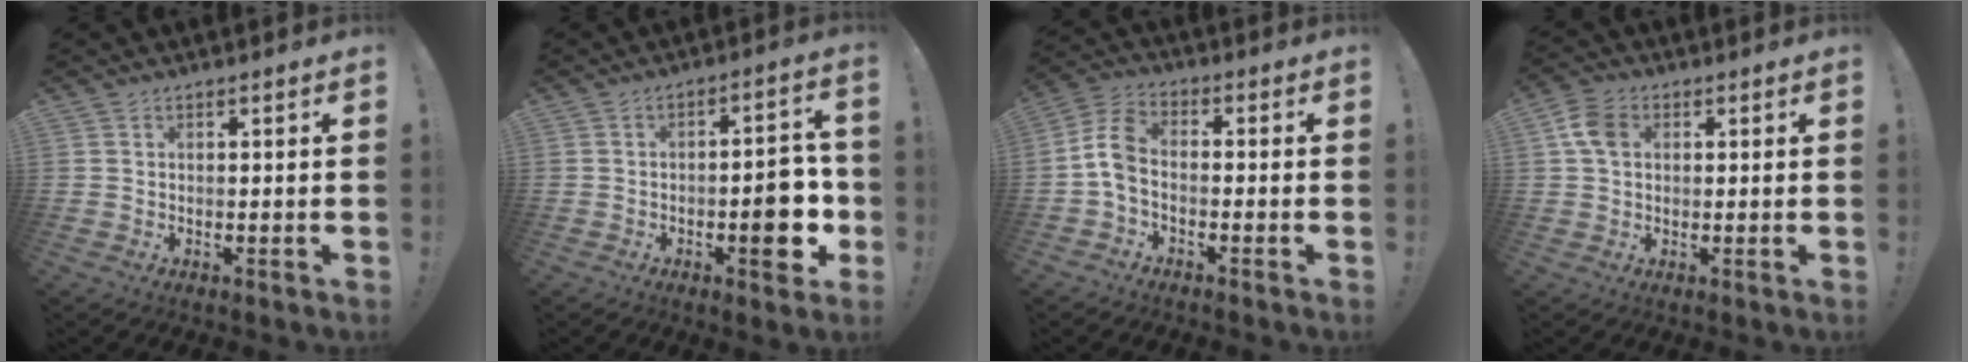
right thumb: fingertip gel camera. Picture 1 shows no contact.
{"total": 12.4, "force": [-3.0, 4.9, 11.0], "torque": [-0.129, 0.010, -0.044]}
{"total": 8.3, "force": [-1.5, 5.1, 6.4], "torque": [-0.118, 0.010, -0.021]}
{"total": 7.0, "force": [1.6, 5.1, 4.5], "torque": [-0.079, 0.010, 0.034]}